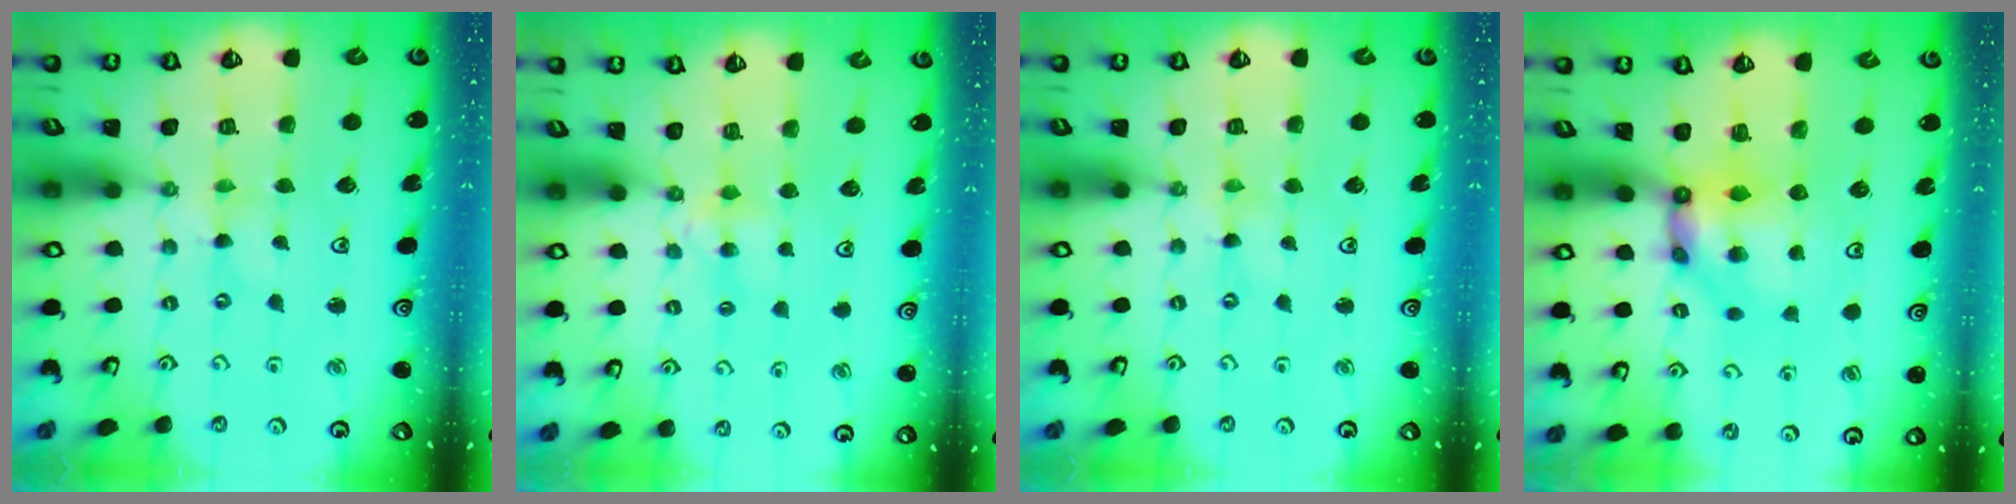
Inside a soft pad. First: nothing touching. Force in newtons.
{"total": 4.0, "press": 4.0, "slide": 0.7}
{"total": 0.0}
{"total": 8.3, "press": 8.2, "slide": 0.6}